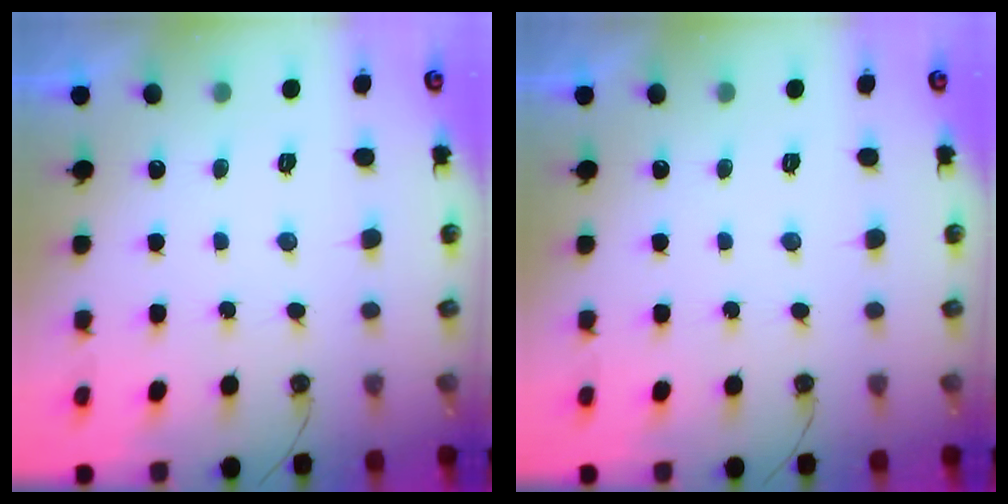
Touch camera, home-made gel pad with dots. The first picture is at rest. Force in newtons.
{"total": 0.0}